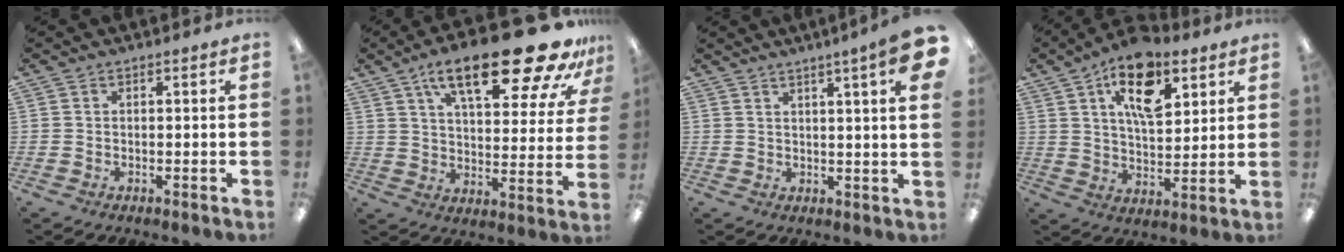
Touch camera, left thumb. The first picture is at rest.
{"total": 25.6, "force": [15.6, 8.5, 18.5], "torque": [-0.271, -0.091, 0.246]}
{"total": 7.6, "force": [4.1, 0.6, 6.4], "torque": [-0.094, -0.019, 0.064]}
{"total": 15.1, "force": [8.3, 7.5, 10.2], "torque": [-0.155, -0.025, 0.142]}